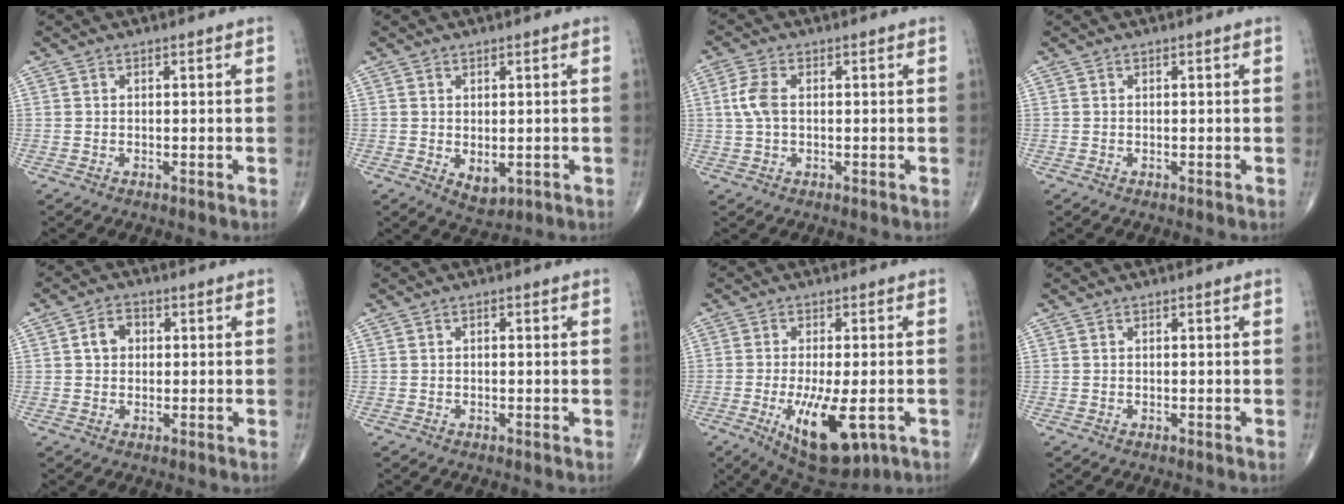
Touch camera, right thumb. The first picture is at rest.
{"total": 3.4, "force": [-0.5, 2.0, 2.7], "torque": [-0.032, -0.003, 0.007]}
{"total": 4.3, "force": [0.5, 2.4, 3.5], "torque": [-0.088, 0.009, 0.006]}
{"total": 0.0}
{"total": 4.0, "force": [0.7, 3.2, 2.4], "torque": [-0.032, 0.012, 0.009]}
{"total": 0.8, "force": [0.2, 0.3, 0.7], "torque": [-0.014, 0.003, 0.001]}
{"total": 13.1, "force": [-4.2, 5.0, 11.3], "torque": [-0.184, -0.014, -0.050]}
{"total": 0.0}